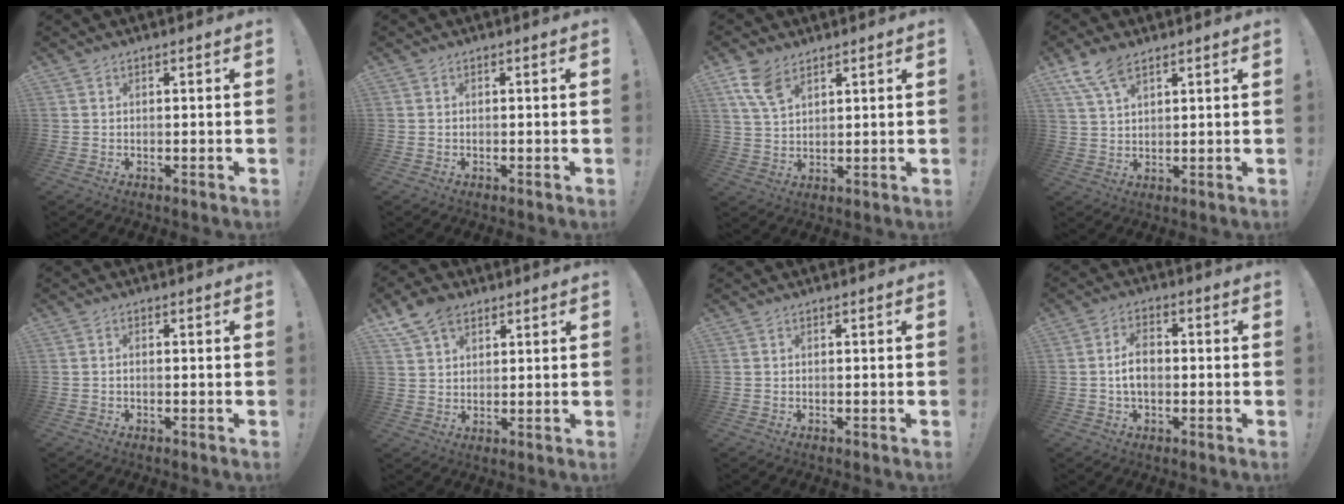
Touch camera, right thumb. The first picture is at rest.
{"total": 0.0}
{"total": 8.0, "force": [4.9, 4.2, 4.8], "torque": [-0.089, -0.016, 0.096]}
{"total": 7.7, "force": [5.2, 3.2, 4.7], "torque": [-0.096, -0.016, 0.101]}
{"total": 0.7, "force": [-0.4, 0.1, 0.6], "torque": [-0.015, 0.002, -0.007]}
{"total": 8.1, "force": [5.2, 5.0, 3.8], "torque": [-0.067, -0.015, 0.102]}
{"total": 0.0}
{"total": 6.7, "force": [-0.6, 4.0, 5.3], "torque": [-0.090, 0.010, -0.010]}